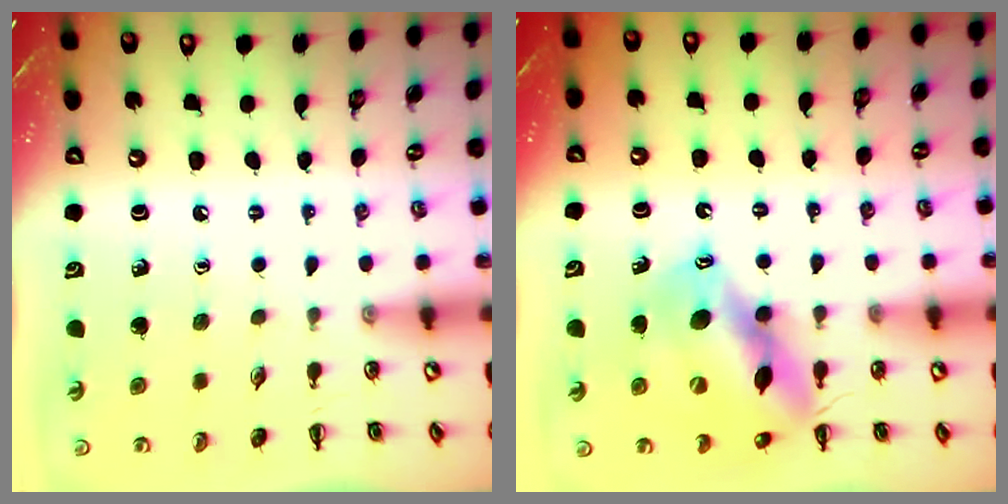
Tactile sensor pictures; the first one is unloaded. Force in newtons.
{"total": 13.6, "press": 13.1, "slide": 3.7}